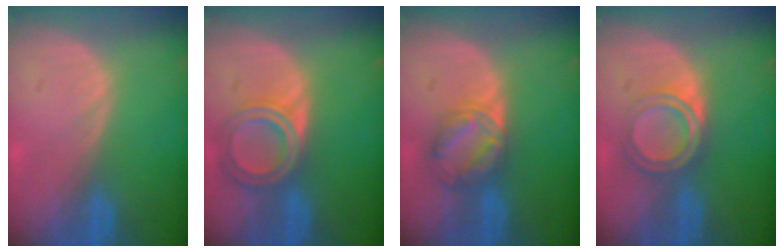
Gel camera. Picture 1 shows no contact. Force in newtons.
{"total": 6.4, "press": 5.7, "slide": 3.0}
{"total": 5.8, "press": 5.8, "slide": 0.0}
{"total": 5.3, "press": 5.0, "slide": 1.8}